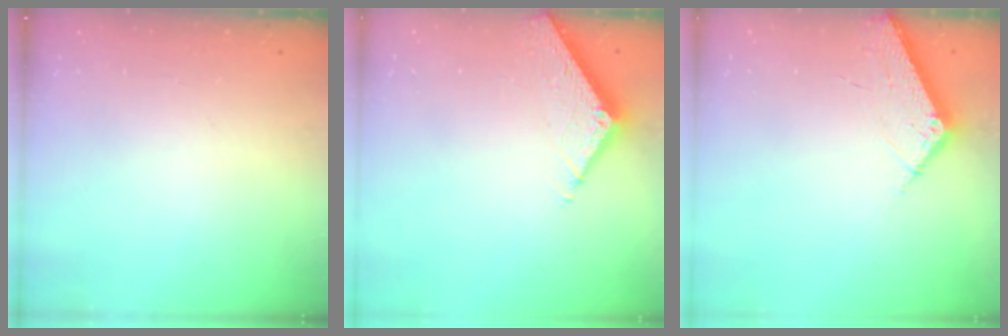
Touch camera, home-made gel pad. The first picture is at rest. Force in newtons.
{"total": 5.8, "press": 5.8, "slide": 0.3}
{"total": 4.7, "press": 4.7, "slide": 0.5}